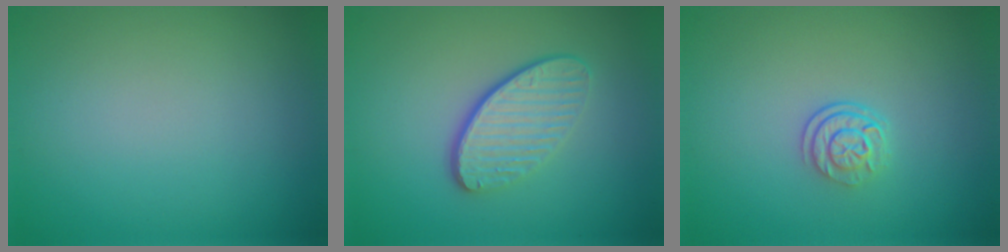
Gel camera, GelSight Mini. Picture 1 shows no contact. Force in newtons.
{"total": 4.2, "press": 3.1, "slide": 2.8}
{"total": 2.5, "press": 1.8, "slide": 1.7}